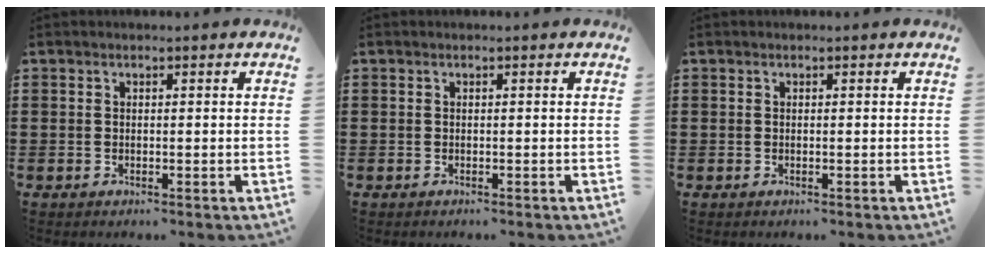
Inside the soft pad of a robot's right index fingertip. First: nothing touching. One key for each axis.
{"total": 0.0}
{"total": 0.0}